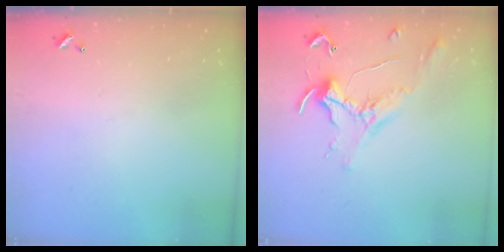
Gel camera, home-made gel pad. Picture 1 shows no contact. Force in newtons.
{"total": 1.1, "press": 1.0, "slide": 0.4}